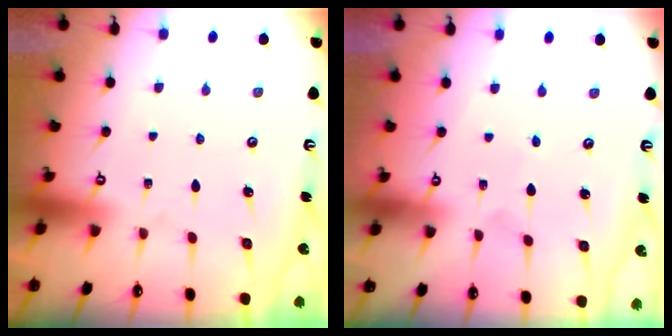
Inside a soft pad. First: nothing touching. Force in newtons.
{"total": 0.7, "press": 0.7, "slide": 0.0}